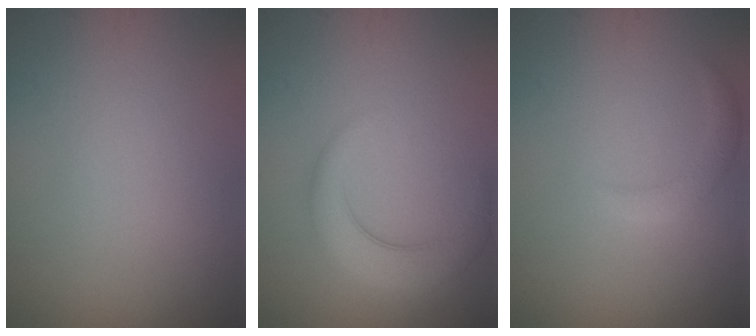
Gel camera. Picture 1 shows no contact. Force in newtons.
{"total": 4.1, "press": 4.1, "slide": 0.3}
{"total": 1.6, "press": 1.6, "slide": 0.1}